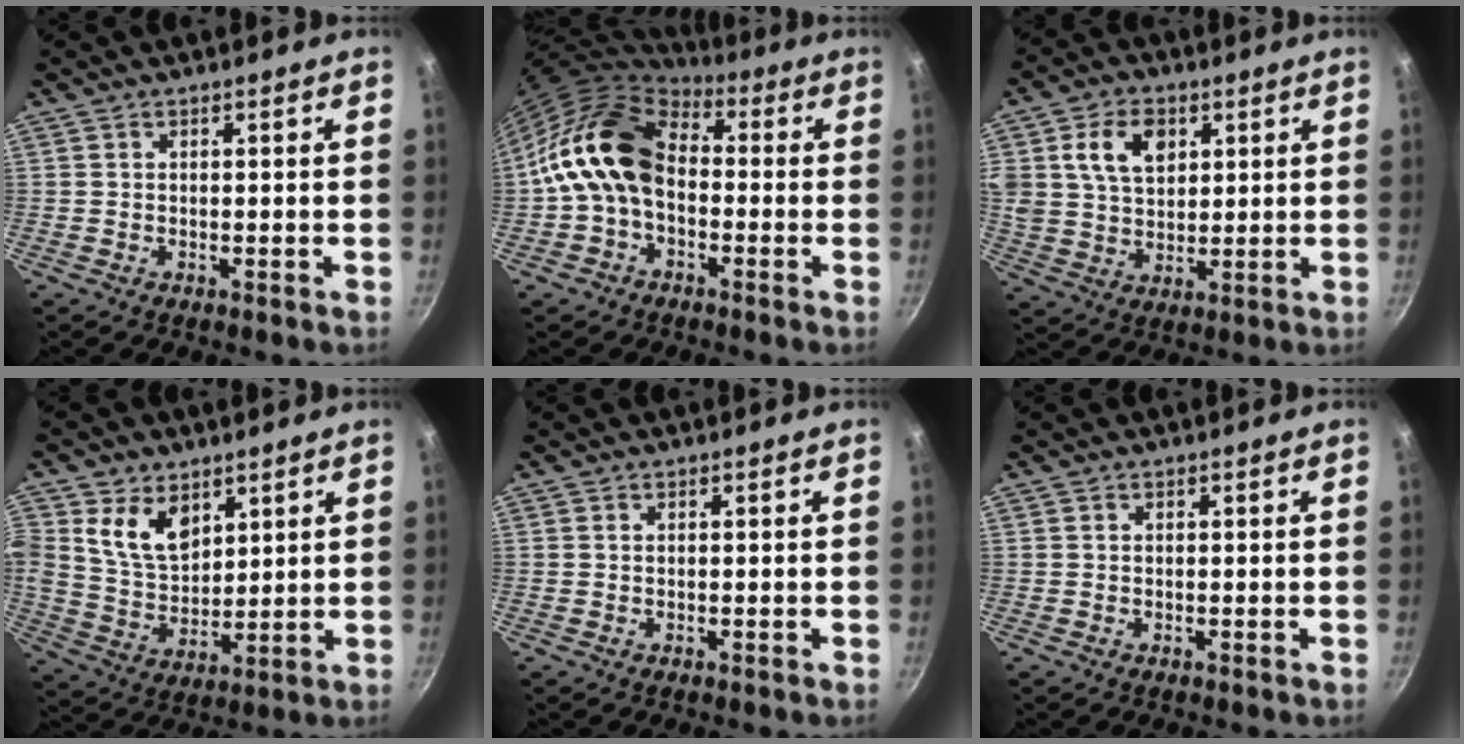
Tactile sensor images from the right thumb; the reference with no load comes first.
{"total": 13.8, "force": [-0.6, 9.7, 9.7], "torque": [-0.145, 0.039, -0.028]}
{"total": 10.7, "force": [3.7, 7.5, 6.6], "torque": [-0.099, -0.006, 0.066]}
{"total": 10.1, "force": [4.5, 6.9, 5.7], "torque": [-0.082, -0.031, 0.092]}
{"total": 0.0}
{"total": 0.0}